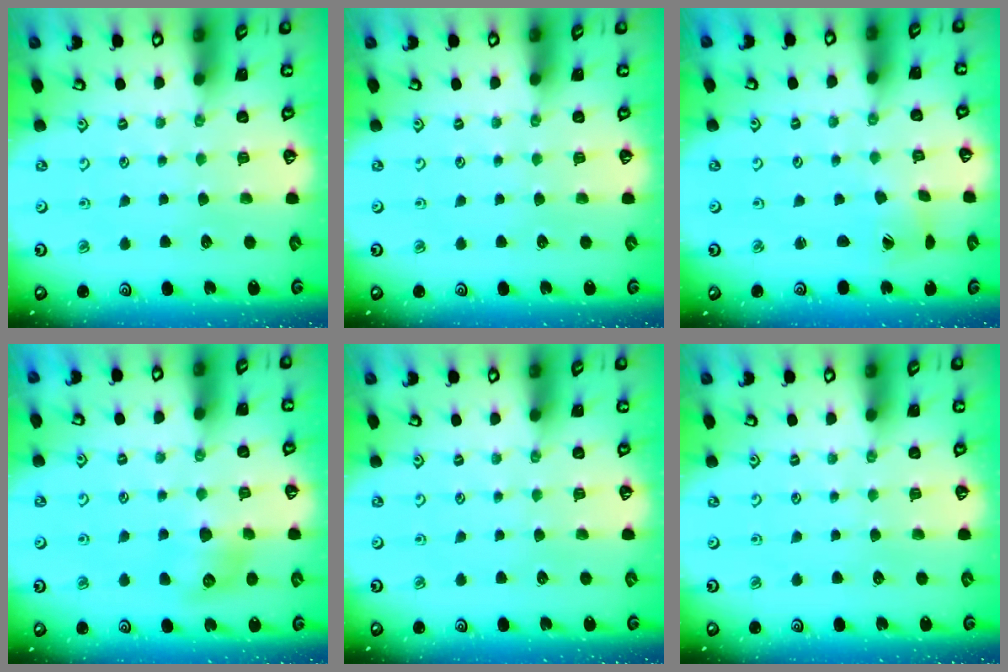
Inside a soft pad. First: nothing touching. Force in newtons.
{"total": 0.0}
{"total": 1.9, "press": 1.8, "slide": 0.2}
{"total": 8.0, "press": 8.0, "slide": 0.4}
{"total": 0.0}
{"total": 0.0}